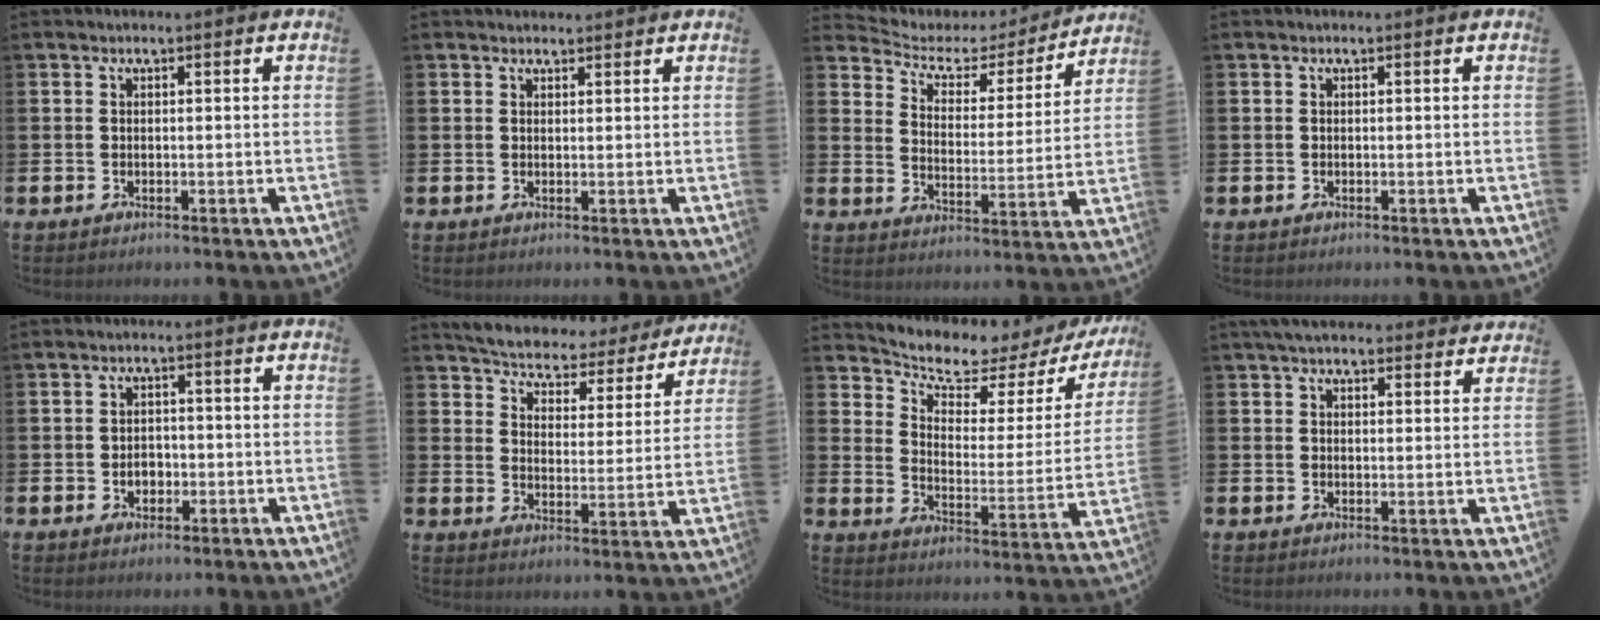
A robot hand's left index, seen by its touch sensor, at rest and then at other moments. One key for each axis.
{"total": 1.5, "fx": 1.4, "fy": 0.5, "fz": 0.0, "tx": 0.007, "ty": 0.000, "tz": 0.024}
{"total": 4.7, "fx": 4.0, "fy": 2.2, "fz": 0.9, "tx": -0.048, "ty": -0.030, "tz": 0.061}
{"total": 0.0}
{"total": 2.3, "fx": -0.6, "fy": 1.8, "fz": 1.3, "tx": -0.006, "ty": -0.005, "tz": -0.019}
{"total": 5.0, "fx": 4.9, "fy": 1.1, "fz": 0.4, "tx": -0.040, "ty": -0.043, "tz": 0.079}
{"total": 6.0, "fx": 5.5, "fy": 1.7, "fz": 1.7, "tx": -0.063, "ty": -0.047, "tz": 0.088}
{"total": 4.6, "fx": 4.3, "fy": 1.2, "fz": 1.3, "tx": -0.032, "ty": -0.011, "tz": 0.079}